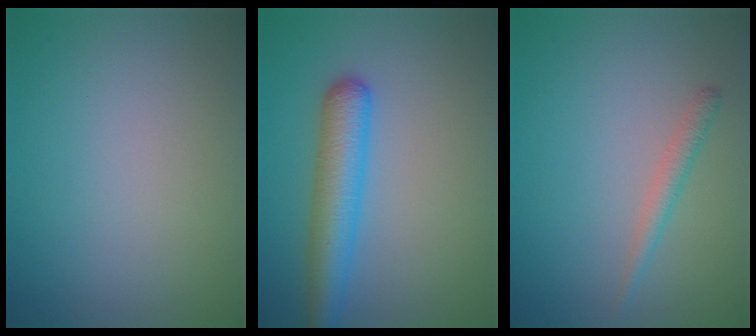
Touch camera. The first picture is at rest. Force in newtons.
{"total": 4.9, "press": 4.9, "slide": 0.1}
{"total": 1.5, "press": 1.5, "slide": 0.1}